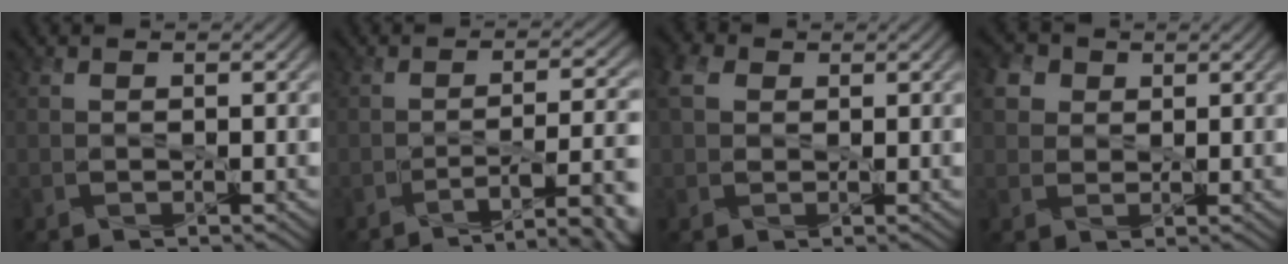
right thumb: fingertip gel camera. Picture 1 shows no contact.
{"total": 8.3, "force": [-4.8, 2.2, 6.4], "torque": [-0.093, 0.002, -0.065]}
{"total": 4.5, "force": [1.4, 3.2, 2.7], "torque": [-0.085, 0.012, 0.023]}
{"total": 4.6, "force": [1.8, 3.7, 2.0], "torque": [-0.066, 0.012, 0.032]}